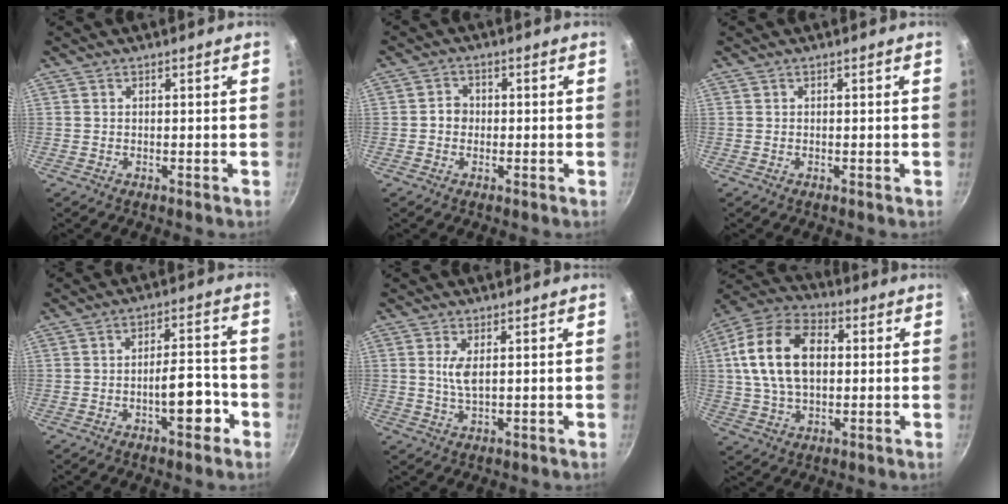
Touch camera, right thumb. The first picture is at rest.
{"total": 2.9, "force": [-0.3, 2.6, 1.4], "torque": [-0.006, 0.009, -0.008]}
{"total": 0.0}
{"total": 8.0, "force": [-3.4, 3.1, 6.6], "torque": [-0.073, 0.033, -0.049]}
{"total": 3.7, "force": [0.9, 1.3, 3.3], "torque": [-0.068, -0.007, 0.018]}
{"total": 17.8, "force": [2.4, 11.5, 13.4], "torque": [-0.224, 0.022, 0.030]}